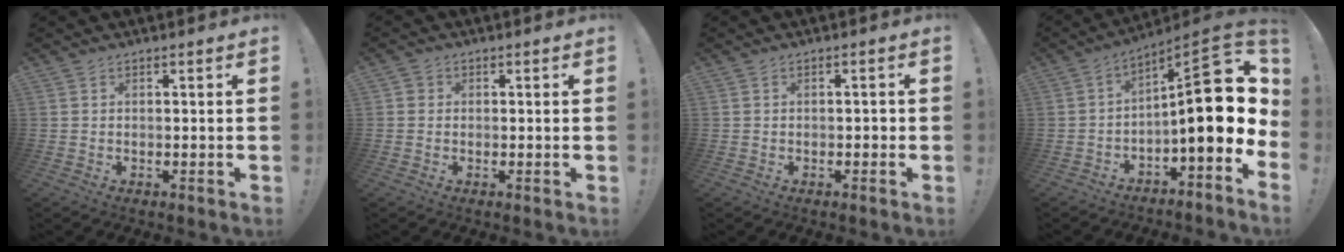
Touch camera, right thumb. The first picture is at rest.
{"total": 1.5, "force": [-0.2, 1.5, 0.3], "torque": [-0.009, 0.008, -0.002]}
{"total": 1.2, "force": [-0.9, 0.6, 0.6], "torque": [-0.009, 0.004, -0.017]}
{"total": 19.7, "force": [0.6, 6.2, 18.7], "torque": [-0.253, -0.010, 0.012]}